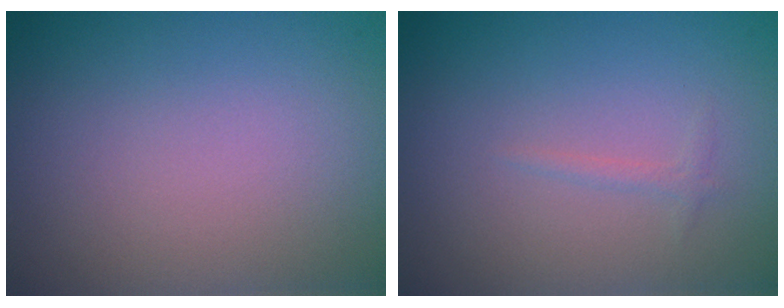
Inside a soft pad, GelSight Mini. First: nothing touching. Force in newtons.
{"total": 0.6, "press": 0.6, "slide": 0.1}